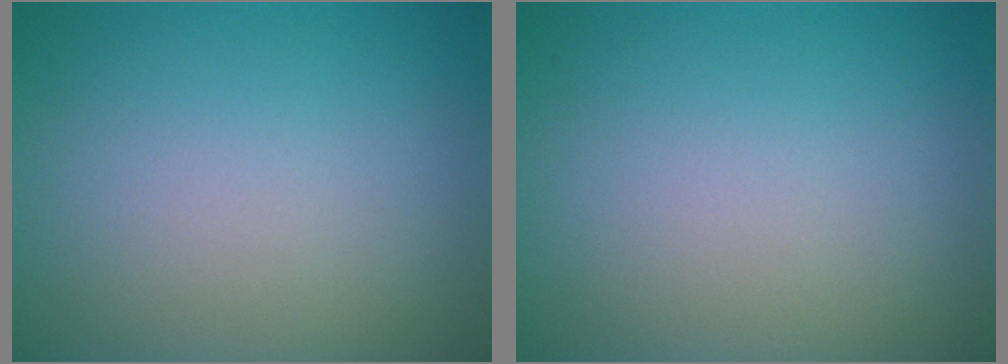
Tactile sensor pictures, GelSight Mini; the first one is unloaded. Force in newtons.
{"total": 0.0}